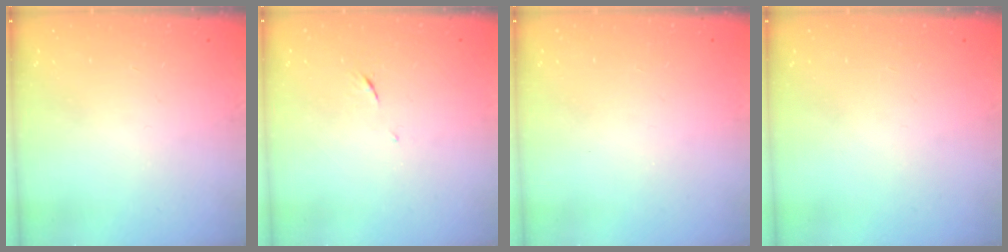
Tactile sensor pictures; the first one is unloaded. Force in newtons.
{"total": 5.1, "press": 5.1, "slide": 0.4}
{"total": 1.5, "press": 1.5, "slide": 0.1}
{"total": 0.0}